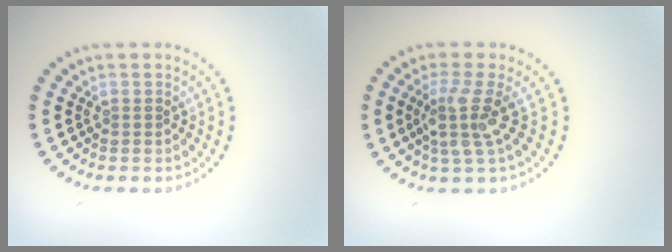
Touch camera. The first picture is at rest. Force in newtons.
{"total": 3.2, "press": 2.4, "slide": 2.2}